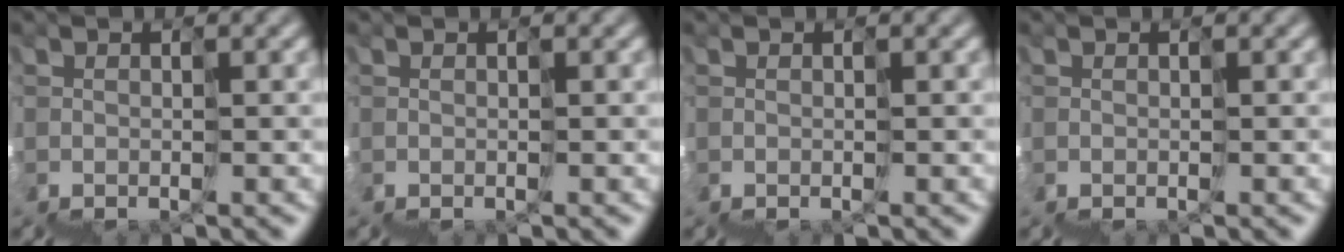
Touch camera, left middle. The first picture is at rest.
{"total": 0.0}
{"total": 0.0}
{"total": 0.0}